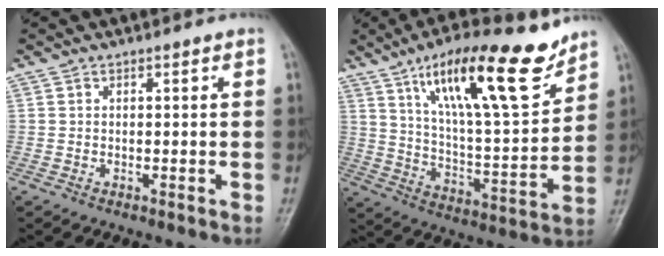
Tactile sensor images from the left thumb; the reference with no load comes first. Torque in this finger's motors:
{"motor_torque": [1.48, 1.52, 1.51, -1.27, 0.30]}